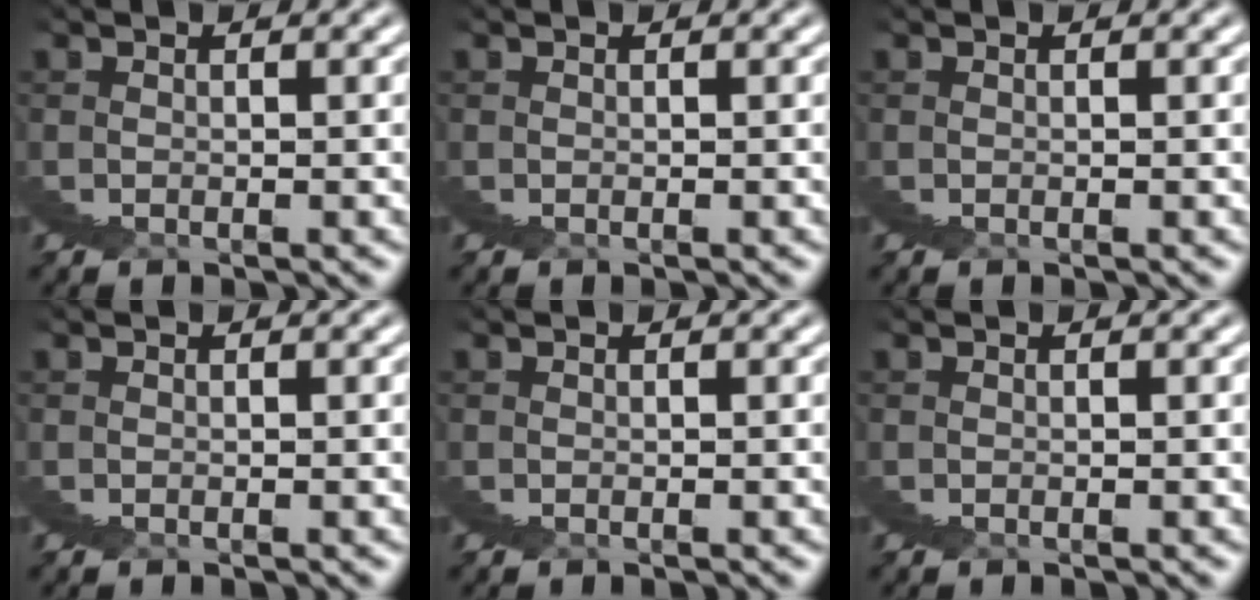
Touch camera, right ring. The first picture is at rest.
{"total": 0.0}
{"total": 0.0}
{"total": 0.0}
{"total": 0.0}
{"total": 0.0}